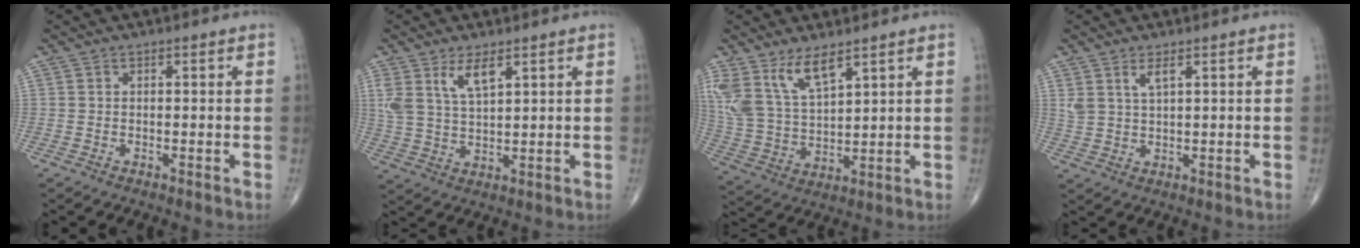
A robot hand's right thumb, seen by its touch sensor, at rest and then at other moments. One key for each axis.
{"total": 6.5, "fx": 3.7, "fy": 2.4, "fz": 4.8, "tx": -0.095, "ty": -0.016, "tz": 0.079}
{"total": 11.5, "fx": 7.4, "fy": 4.5, "fz": 7.5, "tx": -0.146, "ty": -0.030, "tz": 0.164}
{"total": 3.5, "fx": 2.0, "fy": 1.1, "fz": 2.6, "tx": -0.055, "ty": -0.009, "tz": 0.044}